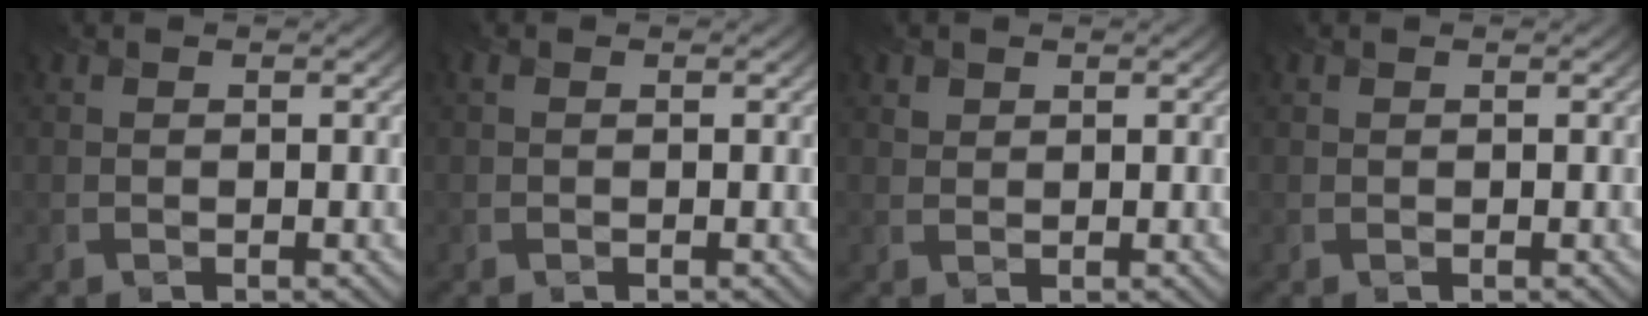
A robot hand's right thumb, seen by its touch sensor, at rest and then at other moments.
{"total": 0.5, "force": [0.2, 0.3, 0.3], "torque": [-0.009, 0.003, 0.003]}
{"total": 1.1, "force": [0.8, 0.7, 0.2], "torque": [-0.006, -0.002, 0.018]}
{"total": 0.0}